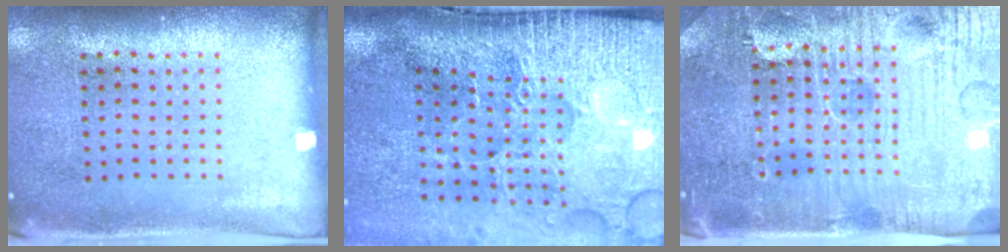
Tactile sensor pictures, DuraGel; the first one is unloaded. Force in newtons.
{"total": 5.0, "press": 4.0, "slide": 3.0}
{"total": 5.1, "press": 4.8, "slide": 1.8}